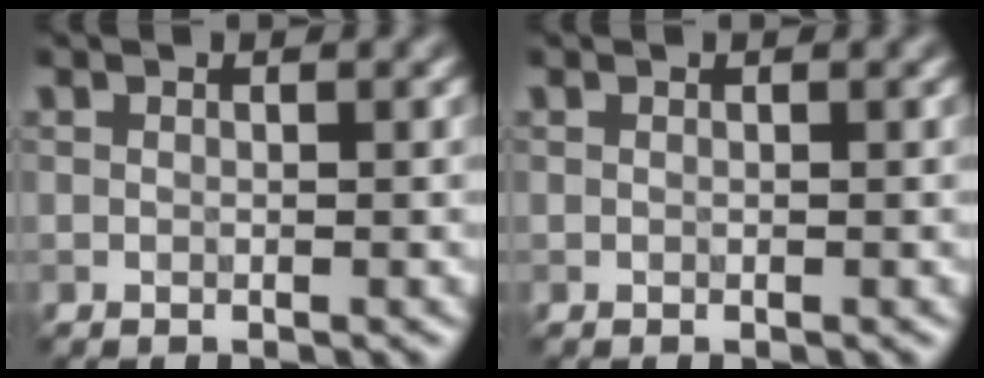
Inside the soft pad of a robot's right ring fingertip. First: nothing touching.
{"total": 0.0}